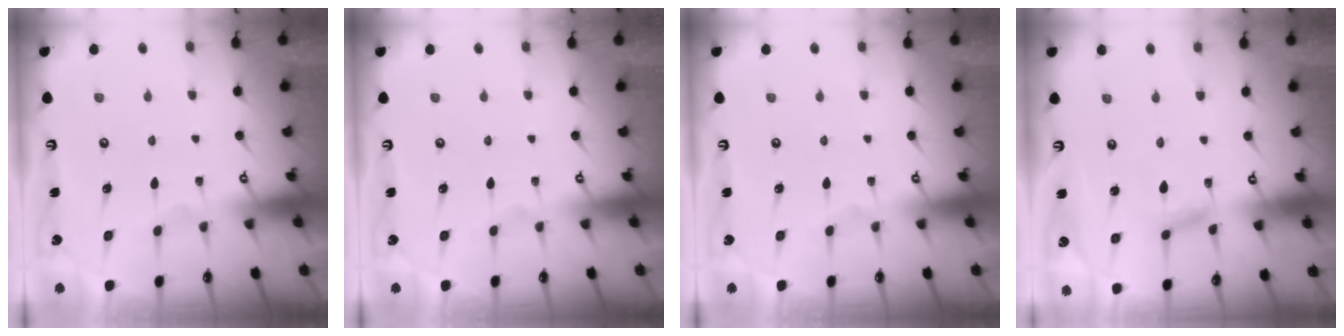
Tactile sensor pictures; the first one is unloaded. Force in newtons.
{"total": 0.0}
{"total": 0.0}
{"total": 6.3, "press": 6.3, "slide": 0.4}